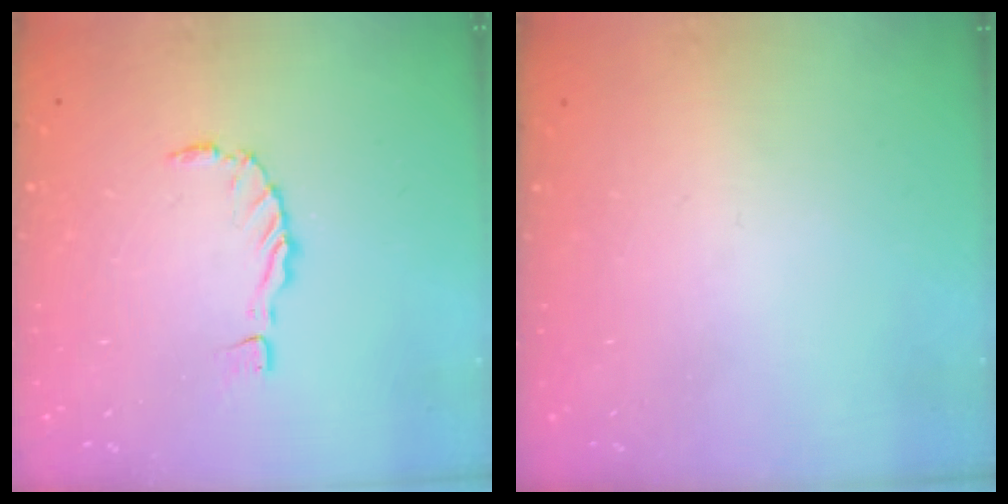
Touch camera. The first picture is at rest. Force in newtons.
{"total": 0.0}